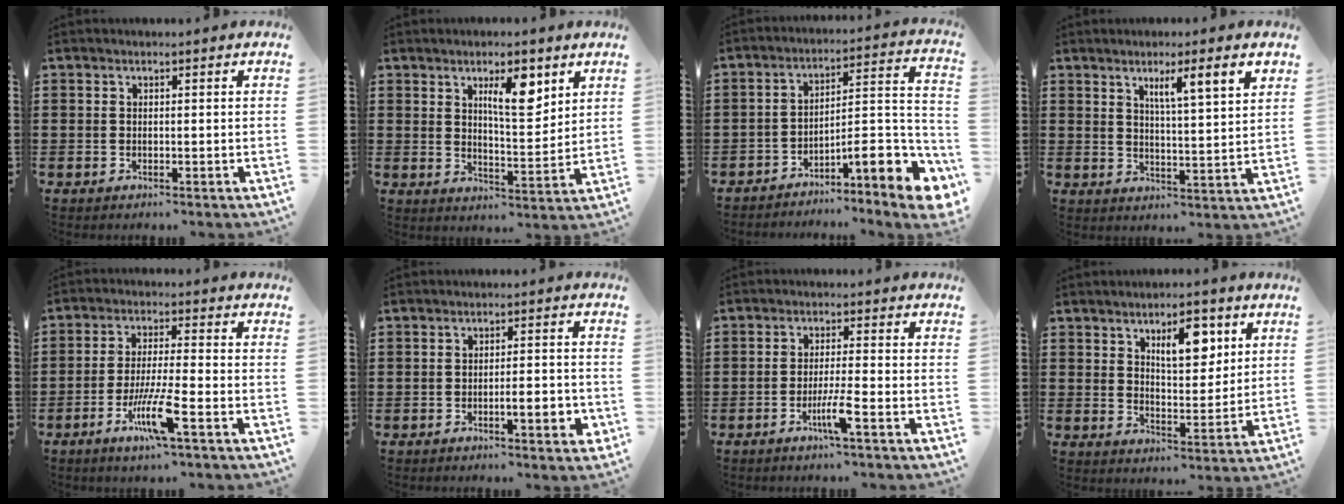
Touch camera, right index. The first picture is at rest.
{"total": 7.4, "force": [4.2, 1.5, 5.8], "torque": [-0.100, -0.012, 0.065]}
{"total": 8.7, "force": [-4.9, 1.9, 7.0], "torque": [-0.096, -0.014, -0.094]}
{"total": 4.9, "force": [2.7, 0.0, 4.1], "torque": [-0.078, -0.004, 0.040]}
{"total": 8.0, "force": [-4.0, 0.7, 6.9], "torque": [-0.135, -0.010, -0.075]}
{"total": 4.2, "force": [-1.6, 0.9, 3.8], "torque": [-0.053, 0.000, -0.029]}
{"total": 4.4, "force": [-2.3, -0.1, 3.7], "torque": [-0.069, -0.011, -0.042]}
{"total": 7.5, "force": [3.7, 3.3, 5.7], "torque": [-0.082, -0.004, 0.056]}